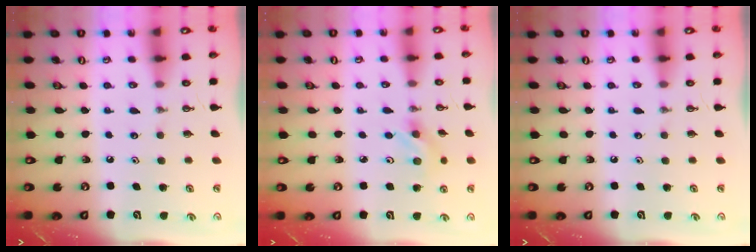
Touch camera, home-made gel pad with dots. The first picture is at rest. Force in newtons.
{"total": 3.2, "press": 3.0, "slide": 0.9}
{"total": 0.0}